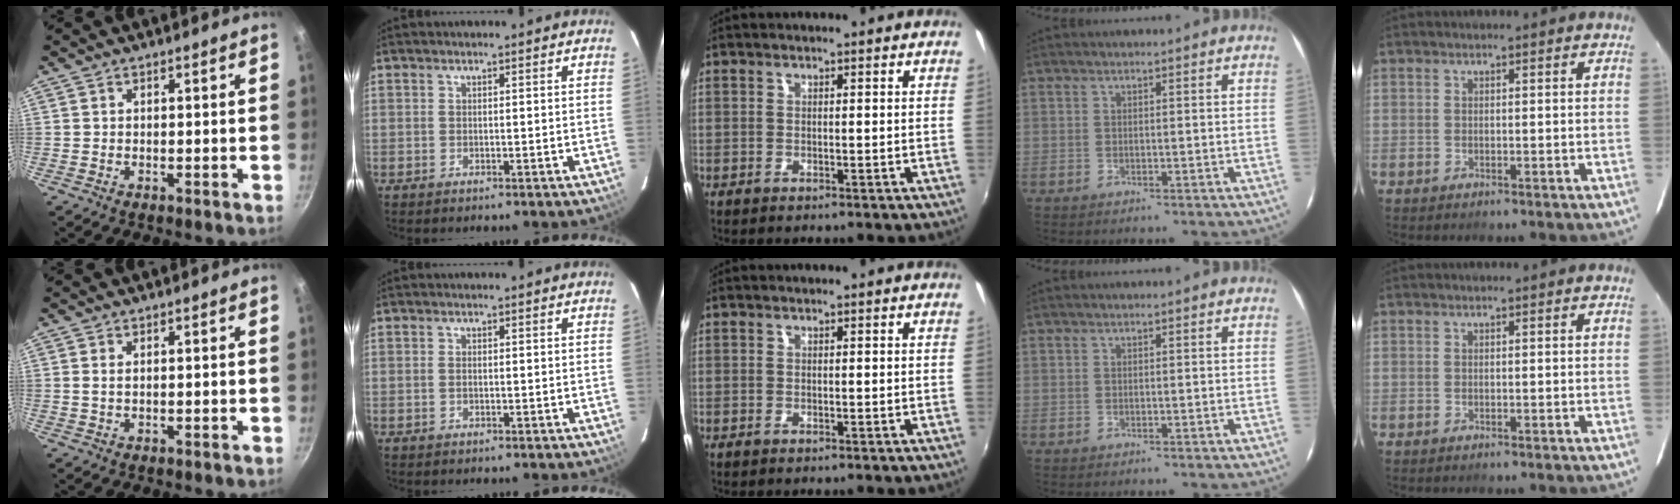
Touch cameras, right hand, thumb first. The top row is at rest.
{"thumb": {"total": 1.2, "force": [0.3, 0.6, 1.0], "torque": [-0.020, 0.000, 0.005]}, "index": {"total": 0.7, "force": [-0.1, 0.3, 0.6], "torque": [-0.013, 0.002, -0.003]}}